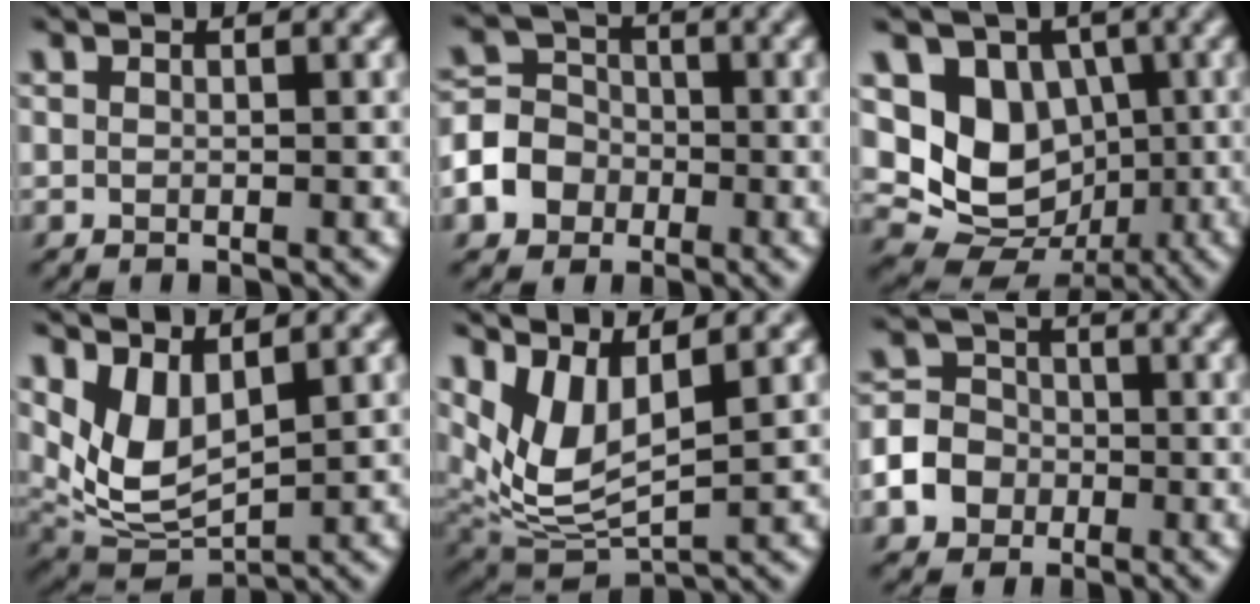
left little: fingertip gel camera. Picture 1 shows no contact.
{"total": 5.3, "force": [-2.1, 4.5, 1.8], "torque": [-0.023, 0.002, -0.055]}
{"total": 7.5, "force": [0.6, 6.2, 4.1], "torque": [-0.071, -0.018, 0.006]}
{"total": 5.0, "force": [1.9, 2.5, 3.8], "torque": [-0.091, -0.017, 0.046]}
{"total": 5.7, "force": [2.6, 2.3, 4.5], "torque": [-0.107, -0.012, 0.057]}
{"total": 4.4, "force": [-1.6, 3.8, 1.6], "torque": [-0.024, 0.002, -0.044]}